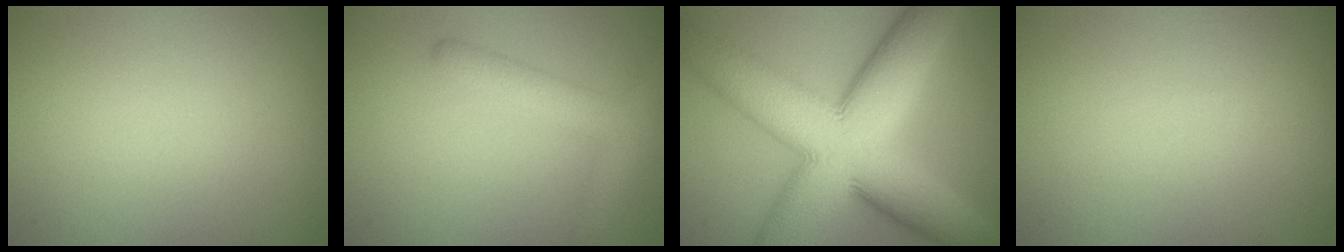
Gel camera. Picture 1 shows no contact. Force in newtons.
{"total": 3.8, "press": 3.8, "slide": 0.2}
{"total": 15.4, "press": 15.4, "slide": 0.1}
{"total": 0.0}